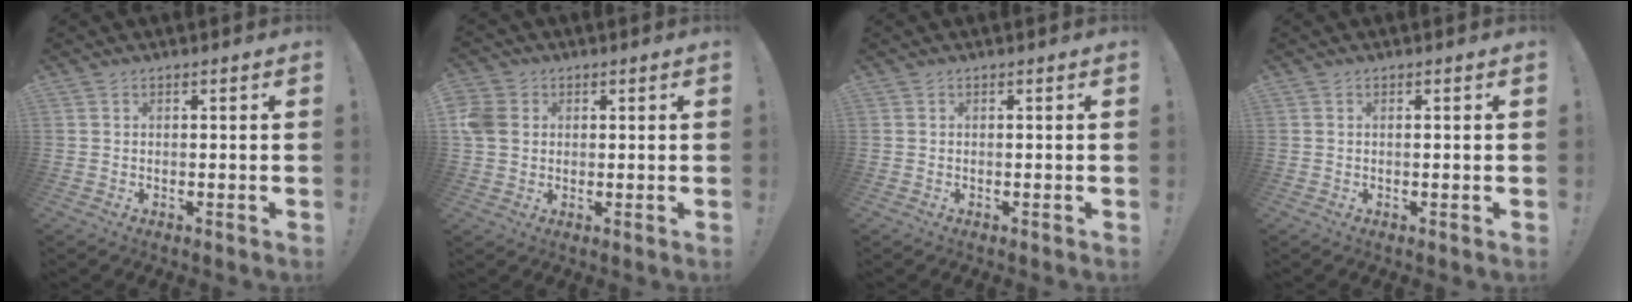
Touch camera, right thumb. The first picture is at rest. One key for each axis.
{"total": 7.3, "fx": 1.1, "fy": 6.2, "fz": 3.6, "tx": -0.075, "ty": 0.014, "tz": 0.025}
{"total": 0.0}
{"total": 0.7, "fx": 0.1, "fy": 0.0, "fz": 0.7, "tx": -0.008, "ty": -0.003, "tz": 0.000}